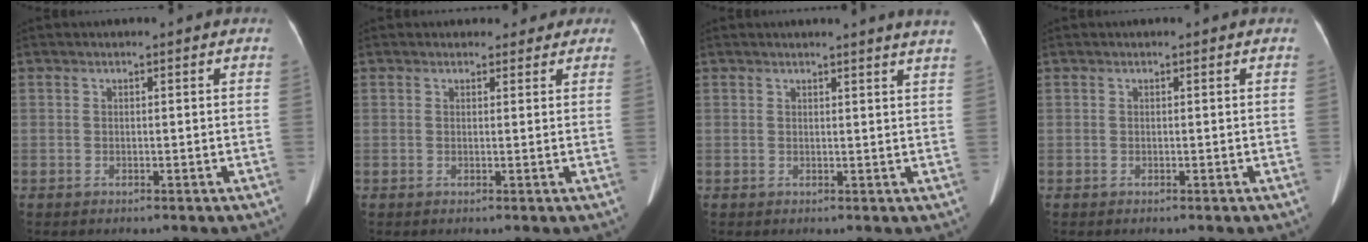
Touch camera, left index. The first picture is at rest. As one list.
[{"total": 3.0, "force": [2.4, 1.8, 0.2], "torque": [0.011, 0.002, 0.020]}, {"total": 4.8, "force": [4.4, -0.9, 1.8], "torque": [-0.019, -0.008, 0.028]}, {"total": 0.0}]